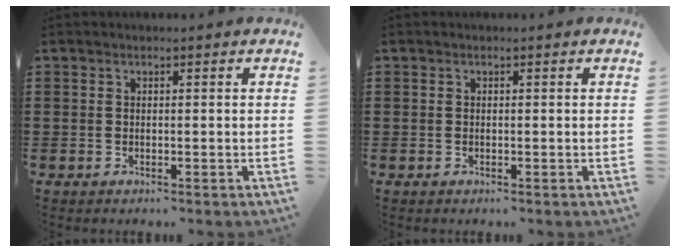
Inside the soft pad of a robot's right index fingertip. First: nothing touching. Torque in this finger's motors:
{"motor_torque": [-0.71, 1.43, 0.01, -0.01]}